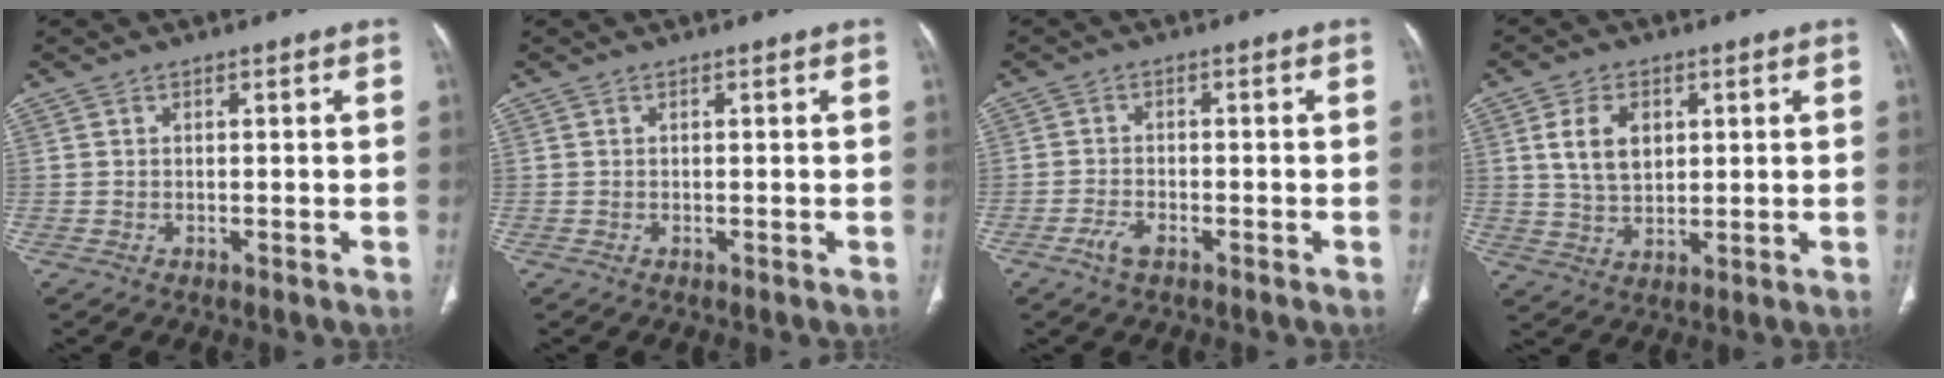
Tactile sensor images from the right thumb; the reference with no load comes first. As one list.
[{"total": 0.0}, {"total": 2.9, "force": [-1.9, 1.3, 1.8], "torque": [-0.042, 0.009, -0.036]}, {"total": 8.1, "force": [2.3, 5.3, 5.6], "torque": [-0.085, -0.010, 0.049]}]